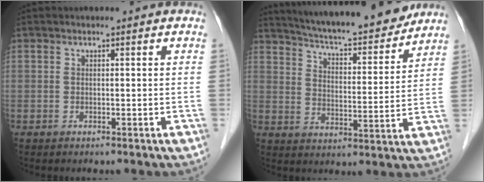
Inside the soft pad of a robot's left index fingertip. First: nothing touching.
{"total": 17.5, "force": [16.0, 1.8, 6.8], "torque": [-0.108, -0.004, 0.234]}